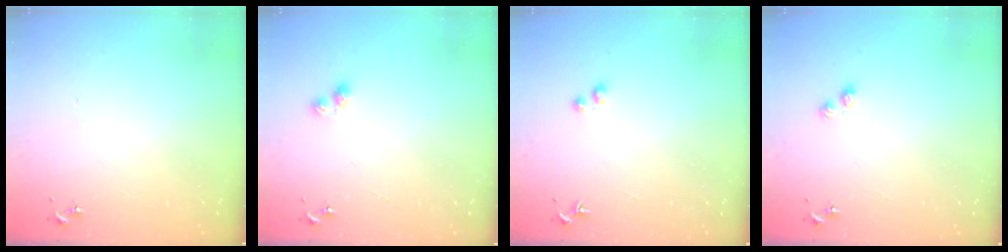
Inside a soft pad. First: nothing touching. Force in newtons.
{"total": 5.8, "press": 5.8, "slide": 0.4}
{"total": 2.4, "press": 2.3, "slide": 0.9}
{"total": 4.0, "press": 3.9, "slide": 0.6}